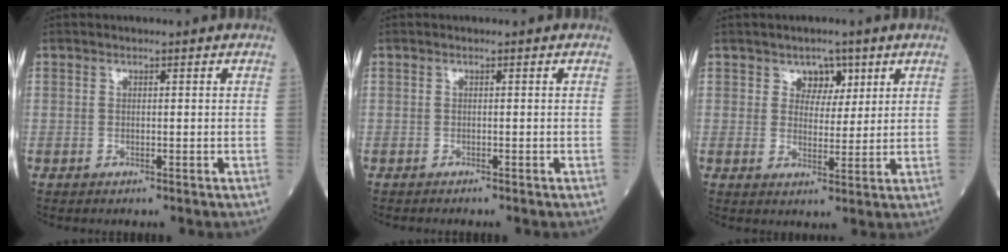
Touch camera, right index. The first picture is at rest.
{"total": 0.9, "force": [-0.8, 0.0, 0.4], "torque": [-0.005, -0.001, -0.011]}
{"total": 3.9, "force": [2.2, 2.8, 1.6], "torque": [-0.013, 0.004, 0.032]}